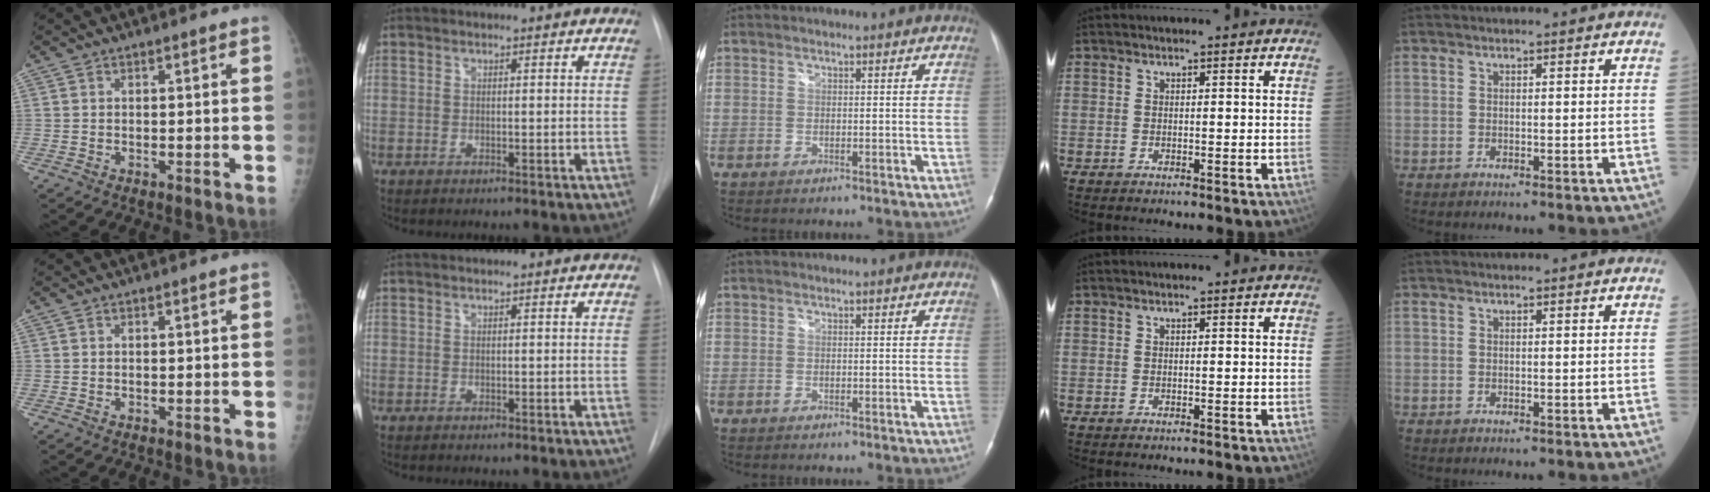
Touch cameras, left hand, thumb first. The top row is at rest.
{}